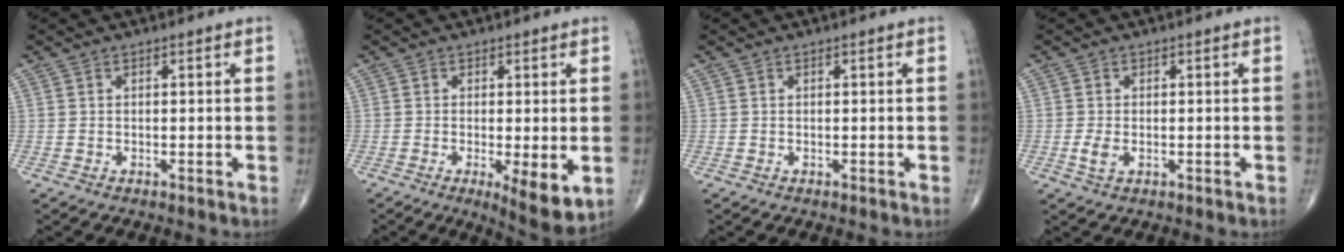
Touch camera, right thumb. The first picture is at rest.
{"total": 7.5, "force": [-1.7, 2.0, 7.0], "torque": [-0.102, -0.022, -0.024]}
{"total": 0.0}
{"total": 2.2, "force": [-0.4, 1.2, 1.8], "torque": [-0.040, -0.003, -0.009]}